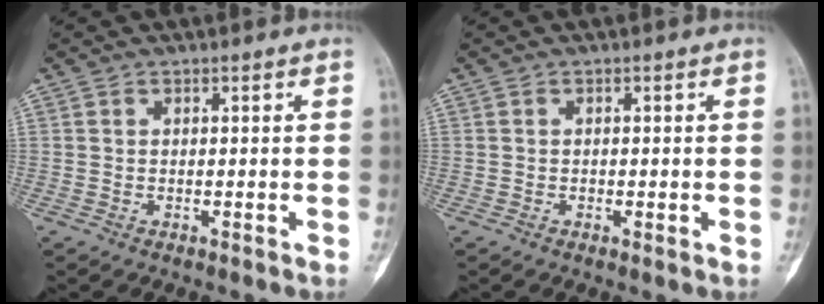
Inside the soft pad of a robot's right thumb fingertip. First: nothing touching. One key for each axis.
{"total": 0.9, "fx": -0.2, "fy": 0.4, "fz": 0.7, "tx": -0.011, "ty": 0.000, "tz": -0.004}